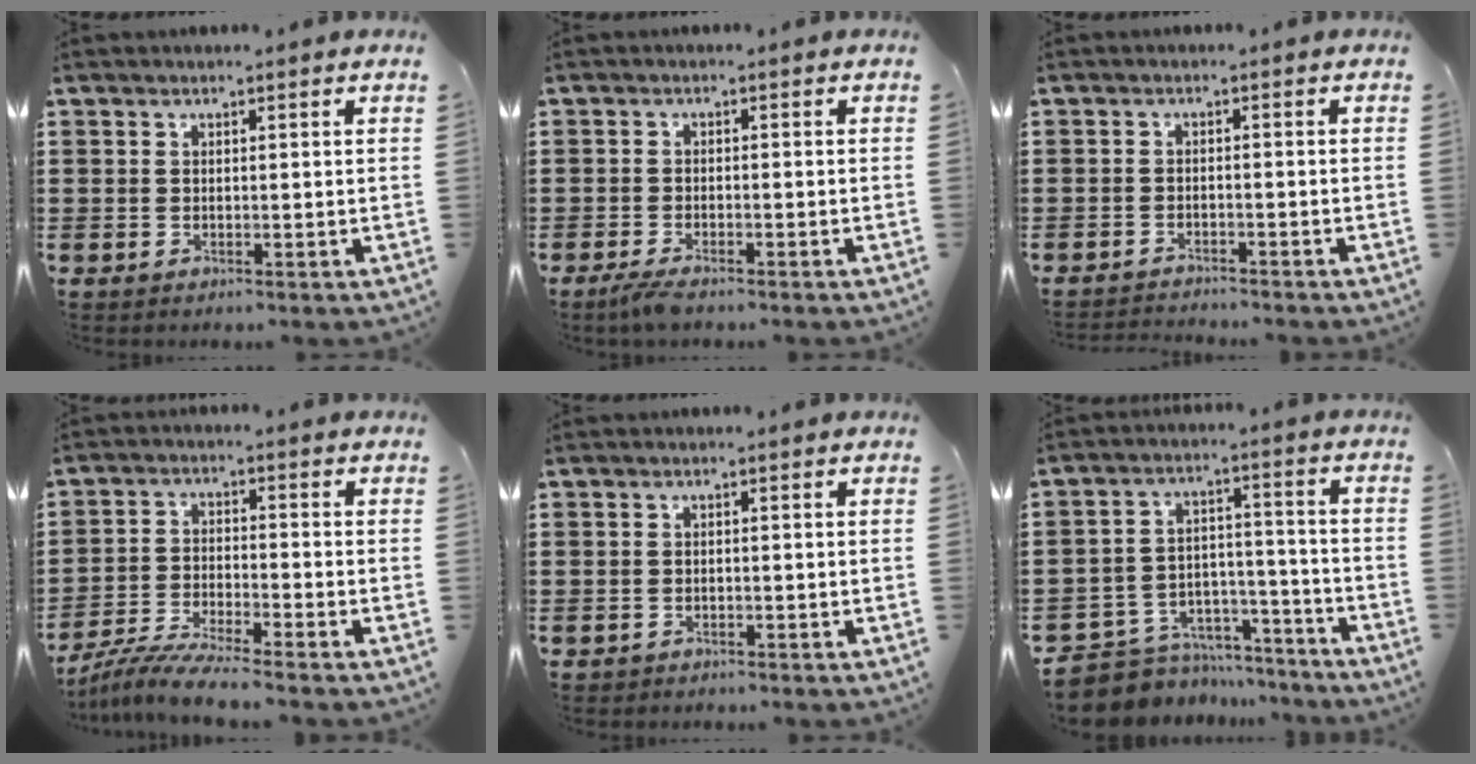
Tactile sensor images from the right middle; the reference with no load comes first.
{"total": 2.1, "force": [-1.7, 0.1, 1.2], "torque": [-0.035, -0.004, -0.036]}
{"total": 1.8, "force": [-1.8, 0.0, 0.0], "torque": [-0.006, 0.000, -0.039]}
{"total": 6.0, "force": [-5.7, -0.4, 2.0], "torque": [-0.050, -0.017, -0.115]}
{"total": 0.7, "force": [-0.7, 0.2, -0.1], "torque": [0.001, 0.003, -0.016]}
{"total": 6.4, "force": [-5.8, 2.7, 0.5], "torque": [-0.024, 0.014, -0.116]}